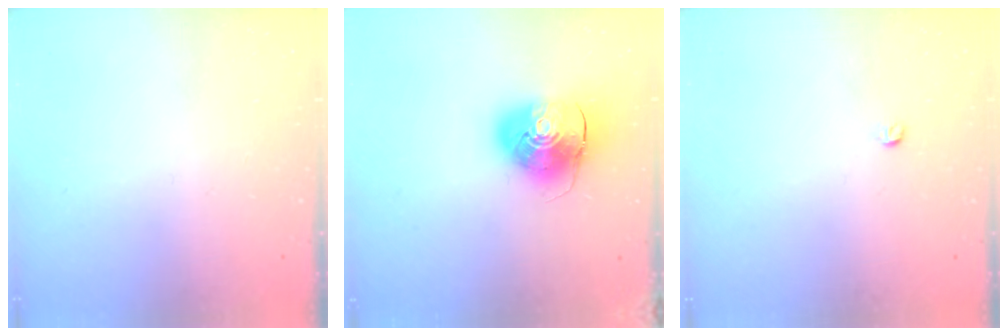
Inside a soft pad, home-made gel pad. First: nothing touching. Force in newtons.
{"total": 10.8, "press": 10.6, "slide": 1.9}
{"total": 3.0, "press": 2.9, "slide": 0.4}